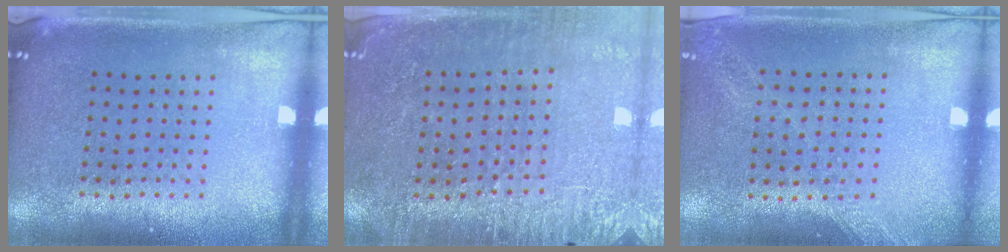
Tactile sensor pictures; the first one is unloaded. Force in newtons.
{"total": 2.9, "press": 2.8, "slide": 0.9}
{"total": 1.1, "press": 1.1, "slide": 0.2}